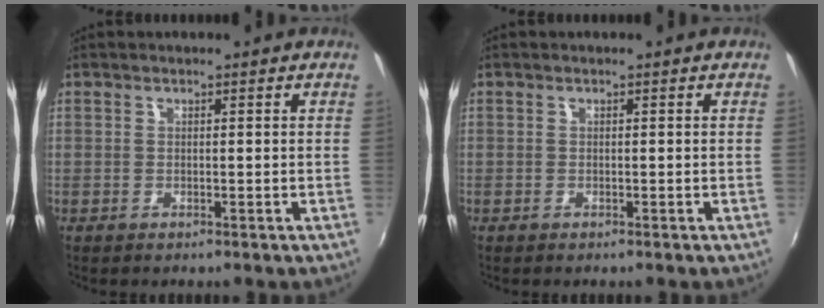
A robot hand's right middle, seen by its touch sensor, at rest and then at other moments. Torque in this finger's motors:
{"motor_torque": [0.71, -0.83, -0.54, -0.20]}